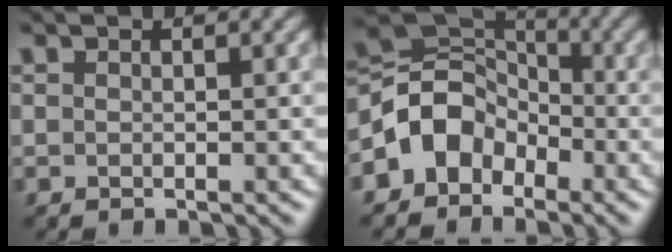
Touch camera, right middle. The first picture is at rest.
{"total": 5.3, "force": [-2.5, 4.1, 2.1], "torque": [-0.027, 0.009, -0.060]}